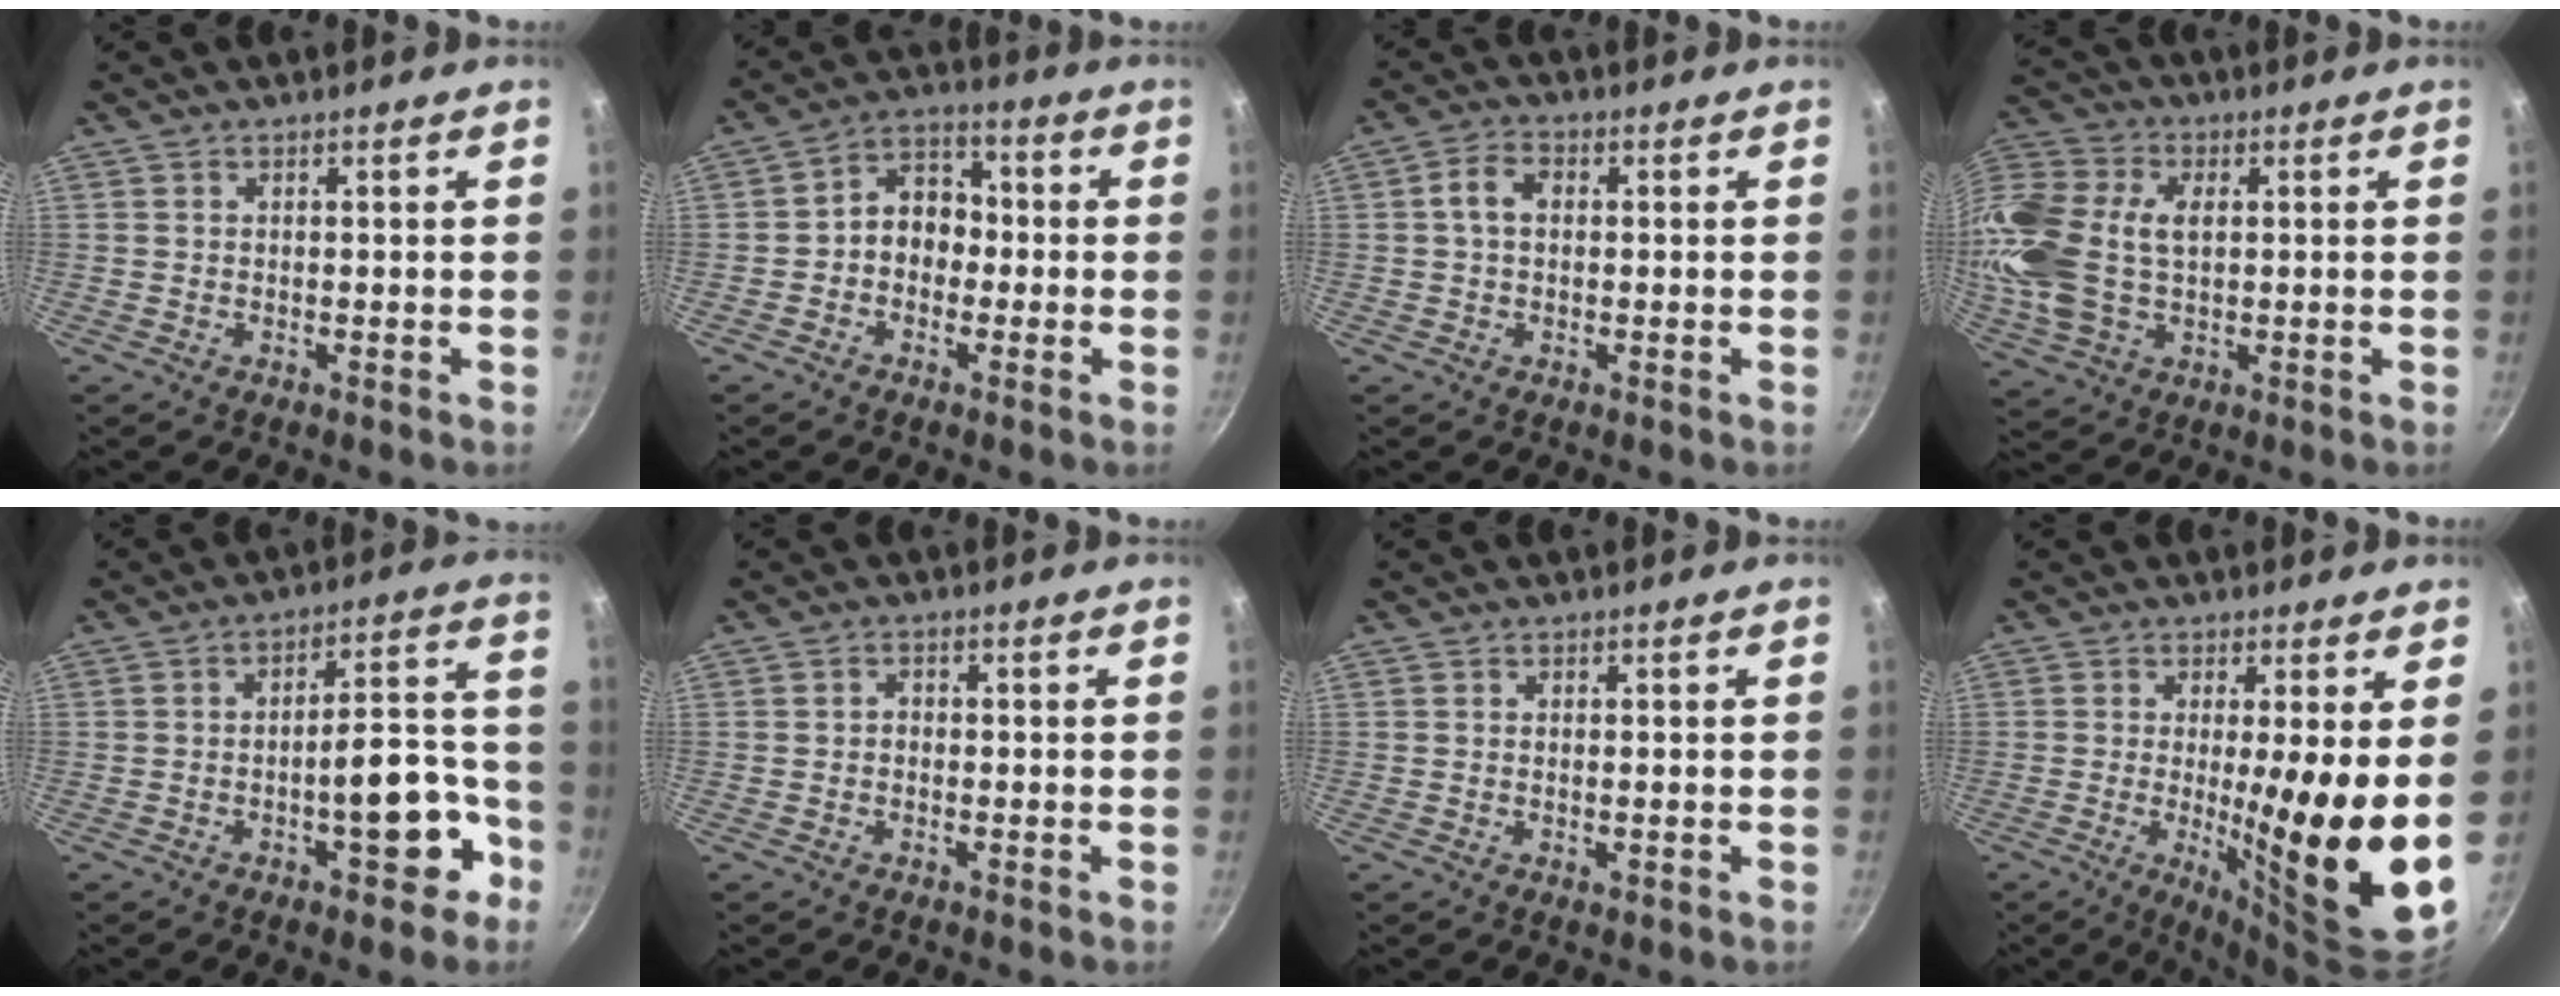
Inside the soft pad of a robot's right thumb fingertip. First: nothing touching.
{"total": 7.6, "force": [-1.0, 6.0, 4.5], "torque": [-0.027, 0.032, -0.034]}
{"total": 4.3, "force": [0.3, 3.0, 3.0], "torque": [-0.053, 0.012, -0.002]}
{"total": 20.0, "force": [1.9, 13.5, 14.6], "torque": [-0.327, 0.026, 0.031]}
{"total": 12.2, "force": [-5.2, 5.1, 9.8], "torque": [-0.092, 0.064, -0.067]}
{"total": 1.2, "force": [-0.5, 0.9, 0.6], "torque": [-0.009, 0.007, -0.008]}
{"total": 0.7, "force": [-0.1, 0.2, 0.7], "torque": [-0.012, -0.001, -0.002]}
{"total": 14.2, "force": [0.2, 1.6, 14.1], "torque": [-0.211, -0.039, 0.009]}